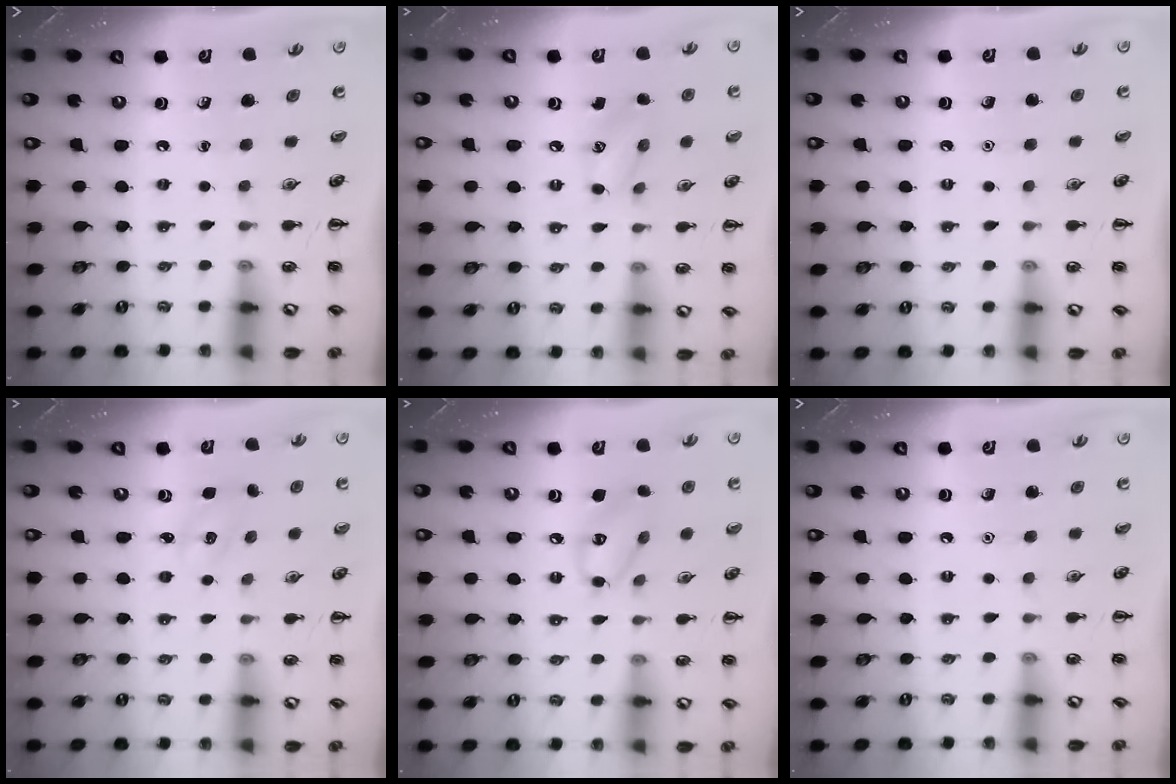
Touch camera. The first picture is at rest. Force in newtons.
{"total": 8.2, "press": 8.2, "slide": 0.7}
{"total": 1.6, "press": 1.5, "slide": 0.1}
{"total": 1.8, "press": 1.8, "slide": 0.5}
{"total": 8.7, "press": 8.6, "slide": 1.1}
{"total": 1.6, "press": 1.6, "slide": 0.1}